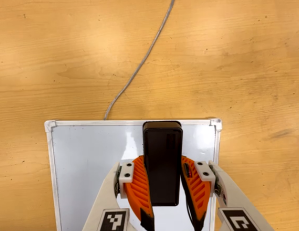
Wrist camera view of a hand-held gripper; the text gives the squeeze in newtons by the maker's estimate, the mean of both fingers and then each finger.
{"total": 8.4, "left": 6.9, "right": 10.0}